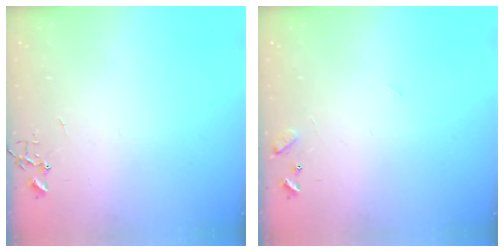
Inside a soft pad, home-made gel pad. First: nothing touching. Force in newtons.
{"total": 8.4, "press": 8.4, "slide": 0.5}